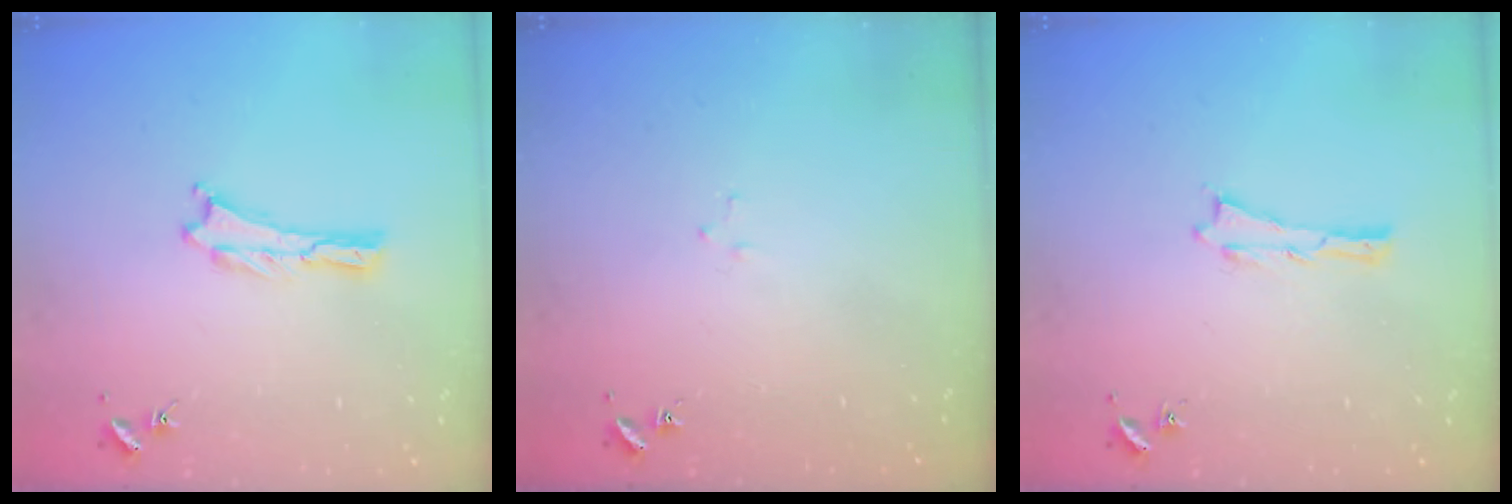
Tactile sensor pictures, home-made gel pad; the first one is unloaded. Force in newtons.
{"total": 1.6, "press": 1.6, "slide": 0.1}
{"total": 0.0}